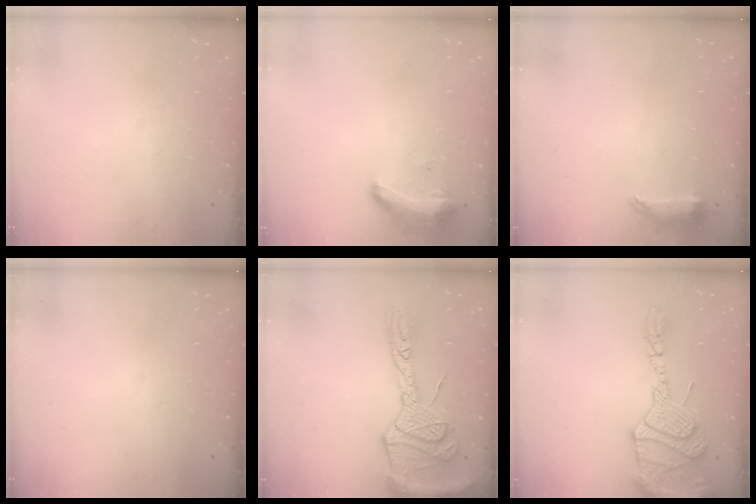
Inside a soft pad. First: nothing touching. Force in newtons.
{"total": 16.2, "press": 11.0, "slide": 11.9}
{"total": 6.6, "press": 6.6, "slide": 0.9}
{"total": 0.0}
{"total": 22.2, "press": 22.1, "slide": 2.0}
{"total": 18.6, "press": 18.4, "slide": 3.1}